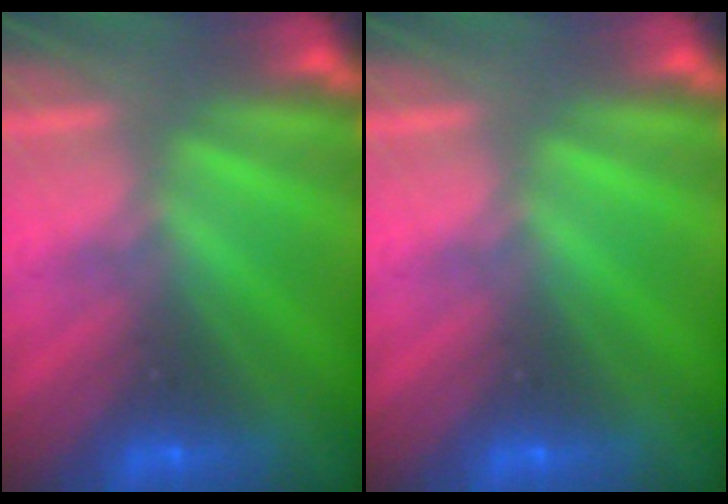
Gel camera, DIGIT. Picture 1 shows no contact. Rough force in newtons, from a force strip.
{"total": 0.0}